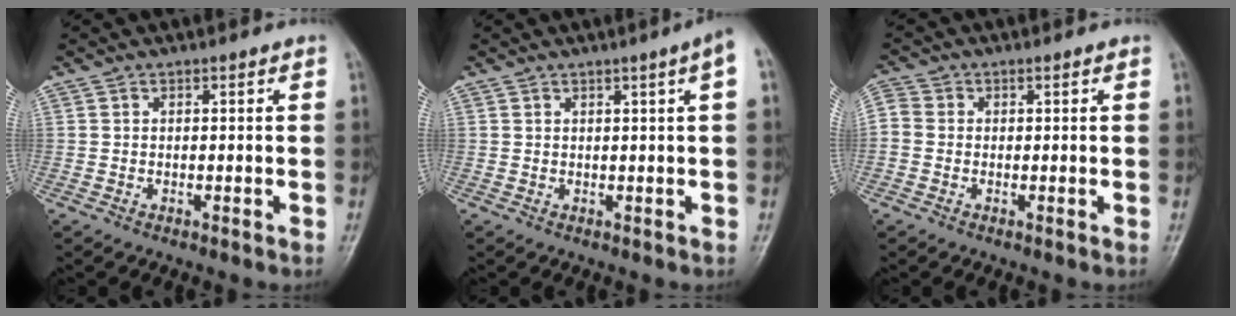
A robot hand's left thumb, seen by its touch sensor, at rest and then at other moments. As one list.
[{"total": 3.6, "force": [1.3, -0.5, 3.3], "torque": [-0.047, -0.001, 0.020]}, {"total": 3.6, "force": [0.0, 3.0, 2.0], "torque": [-0.042, 0.011, -0.009]}]